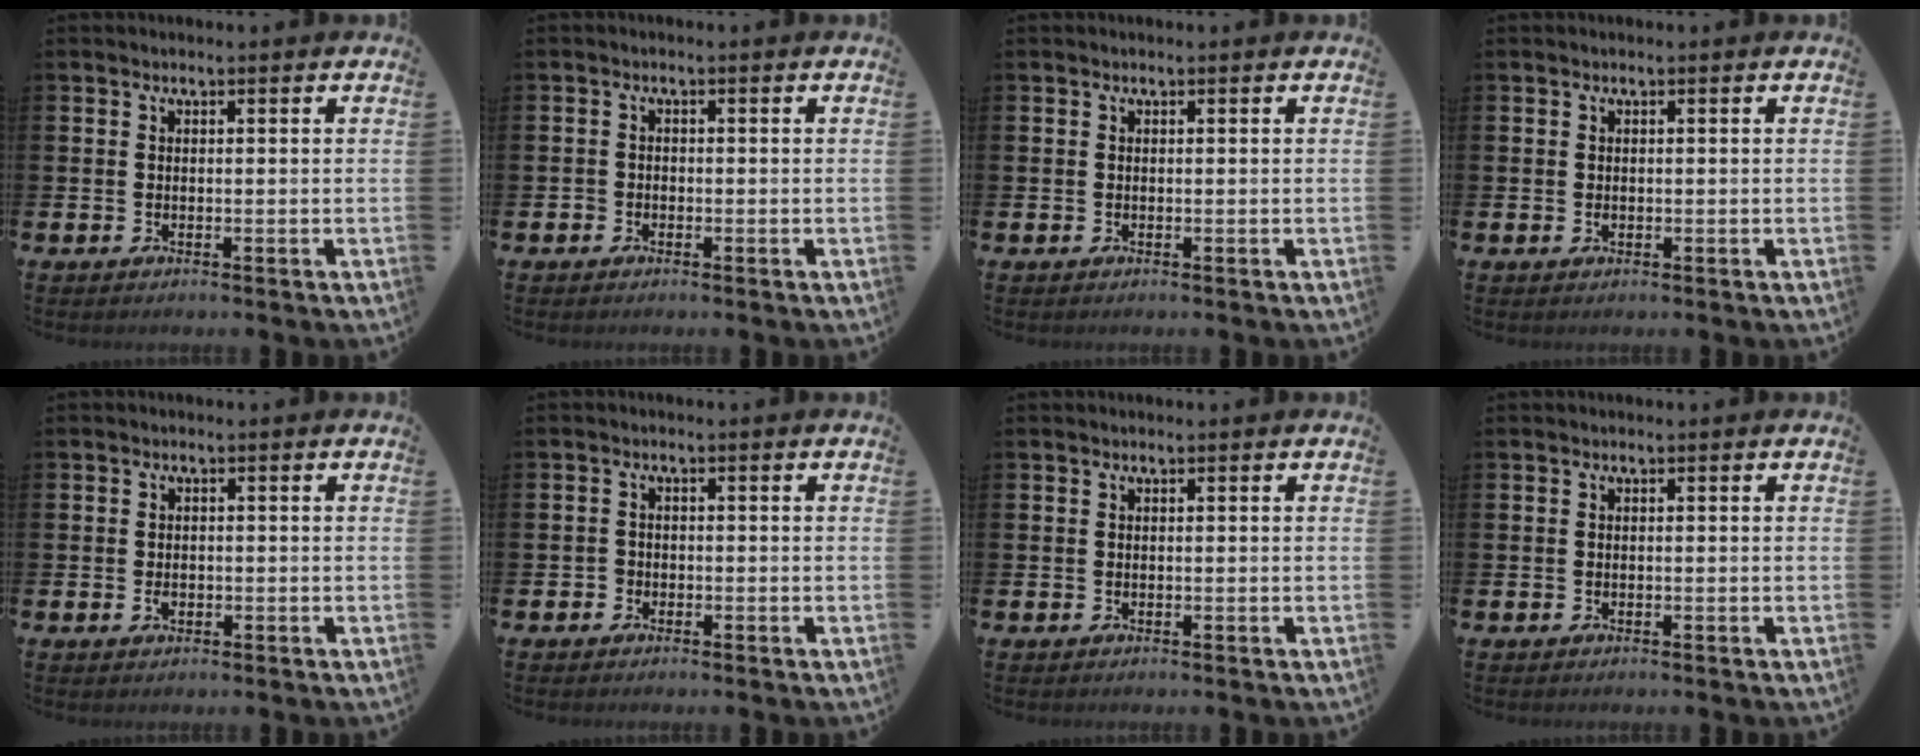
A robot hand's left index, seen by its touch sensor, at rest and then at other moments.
{"total": 1.5, "force": [-1.3, 0.6, -0.3], "torque": [0.011, 0.001, -0.029]}
{"total": 0.0}
{"total": 0.6, "force": [0.0, 0.4, 0.3], "torque": [-0.001, 0.000, -0.002]}
{"total": 1.3, "force": [-0.2, 0.9, 0.8], "torque": [-0.010, 0.002, -0.007]}
{"total": 1.5, "force": [-1.2, 0.8, -0.3], "torque": [0.008, 0.002, -0.027]}
{"total": 0.0}
{"total": 0.0}